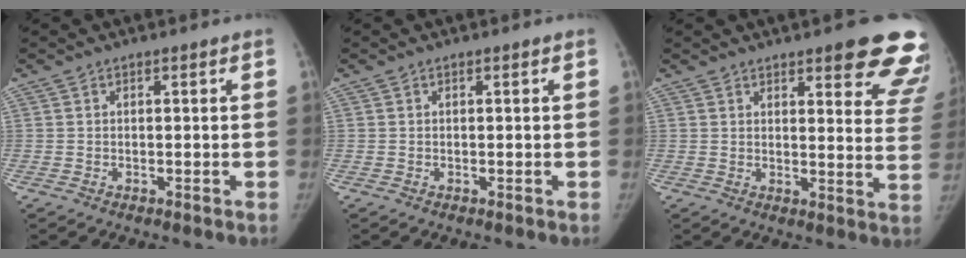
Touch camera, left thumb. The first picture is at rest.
{"total": 0.0}
{"total": 16.5, "force": [11.0, 4.6, 11.3], "torque": [-0.098, -0.053, 0.116]}